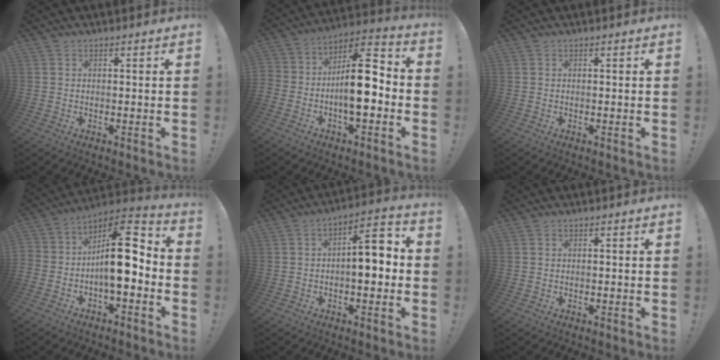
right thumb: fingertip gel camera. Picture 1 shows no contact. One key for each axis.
{"total": 14.4, "fx": -3.4, "fy": 8.0, "fz": 11.5, "tx": -0.175, "ty": 0.033, "tz": -0.053}
{"total": 0.0}
{"total": 15.7, "fx": -1.4, "fy": 9.0, "fz": 12.7, "tx": -0.188, "ty": 0.021, "tz": -0.019}
{"total": 9.7, "fx": -0.7, "fy": 4.2, "fz": 8.7, "tx": -0.116, "ty": 0.002, "tz": -0.015}
{"total": 0.0}